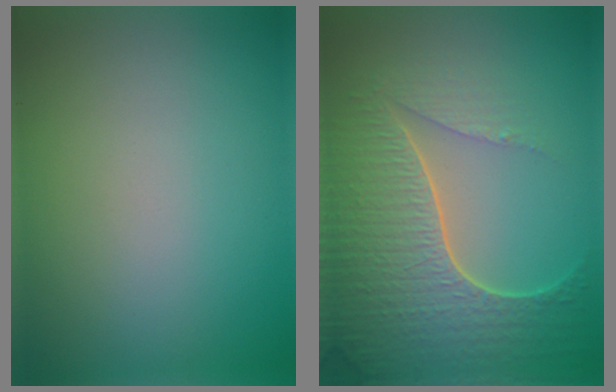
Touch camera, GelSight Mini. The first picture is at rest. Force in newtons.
{"total": 7.7, "press": 5.6, "slide": 5.3}